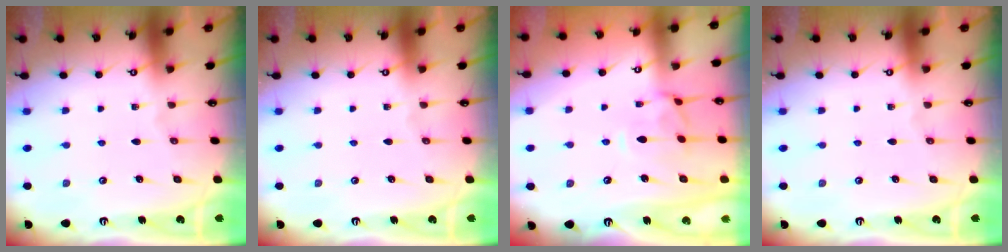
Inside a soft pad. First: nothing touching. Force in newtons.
{"total": 0.0}
{"total": 1.7, "press": 1.4, "slide": 0.9}
{"total": 0.0}